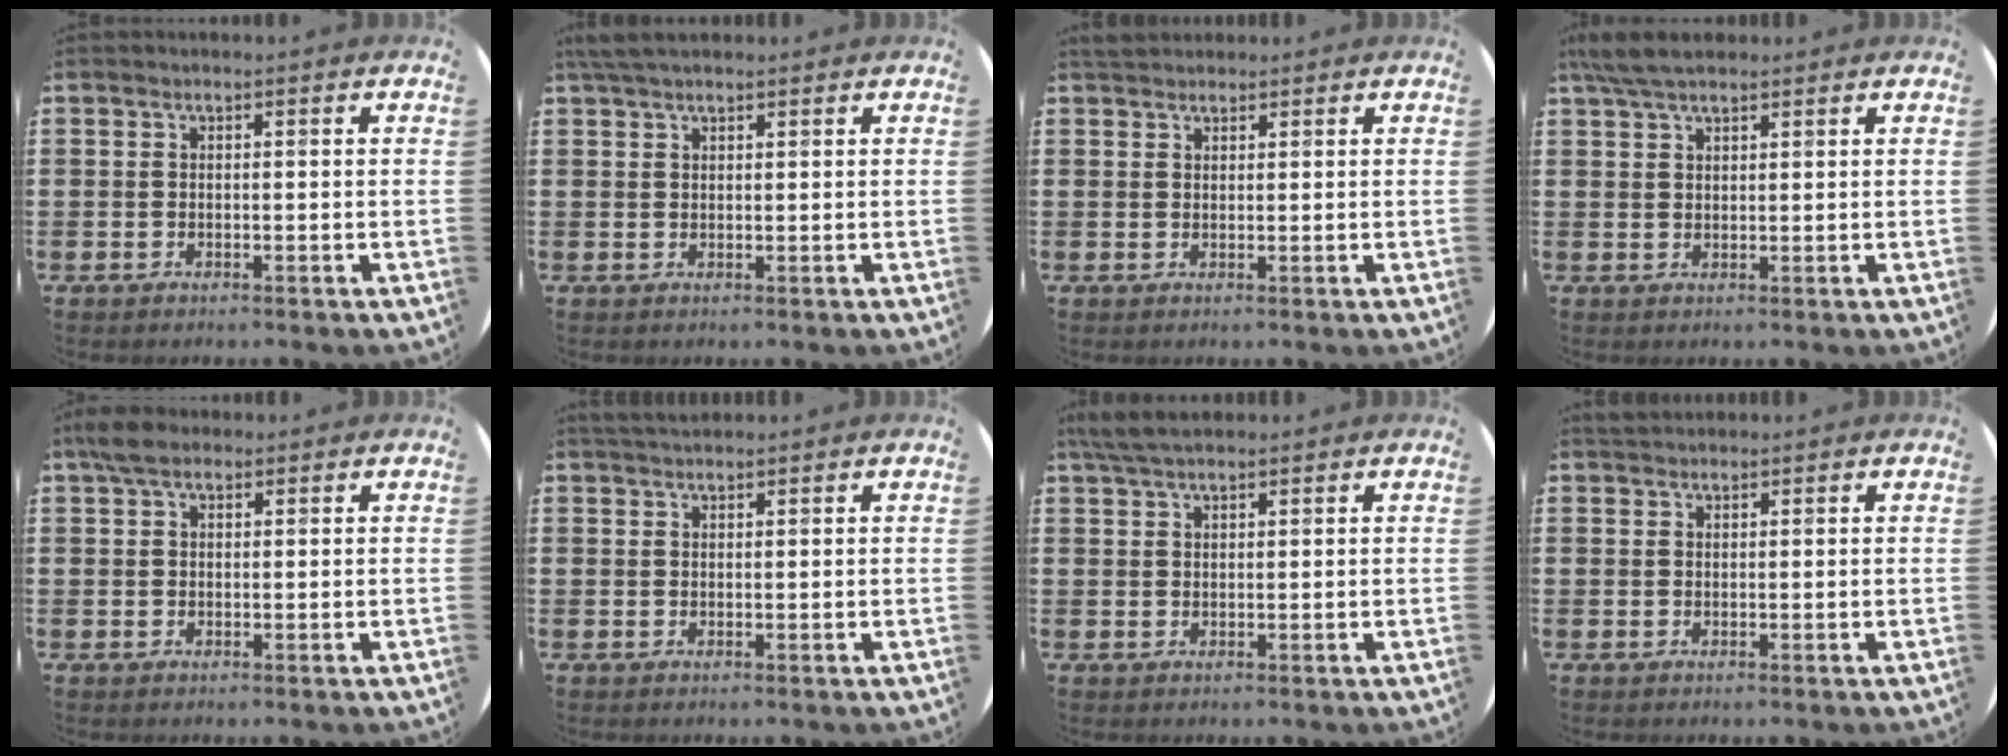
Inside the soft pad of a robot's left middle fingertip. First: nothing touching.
{"total": 2.4, "force": [2.0, 0.6, 1.1], "torque": [-0.025, 0.006, 0.038]}
{"total": 1.6, "force": [1.5, 0.5, 0.2], "torque": [-0.006, 0.005, 0.030]}
{"total": 4.7, "force": [3.8, 1.3, 2.4], "torque": [-0.055, 0.003, 0.070]}
{"total": 3.3, "force": [2.5, 1.5, 1.7], "torque": [-0.038, 0.009, 0.046]}
{"total": 1.6, "force": [1.5, 0.3, 0.5], "torque": [-0.010, 0.004, 0.027]}
{"total": 3.8, "force": [3.3, 0.9, 1.8], "torque": [-0.042, 0.003, 0.061]}
{"total": 1.1, "force": [1.1, 0.3, 0.0], "torque": [0.000, 0.003, 0.021]}